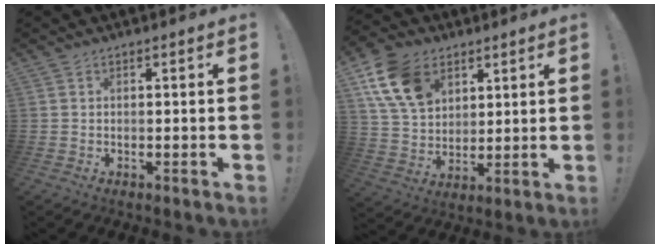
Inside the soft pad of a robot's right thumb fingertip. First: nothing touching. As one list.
[{"total": 15.5, "force": [7.3, 11.0, 8.1], "torque": [-0.150, -0.022, 0.146]}]